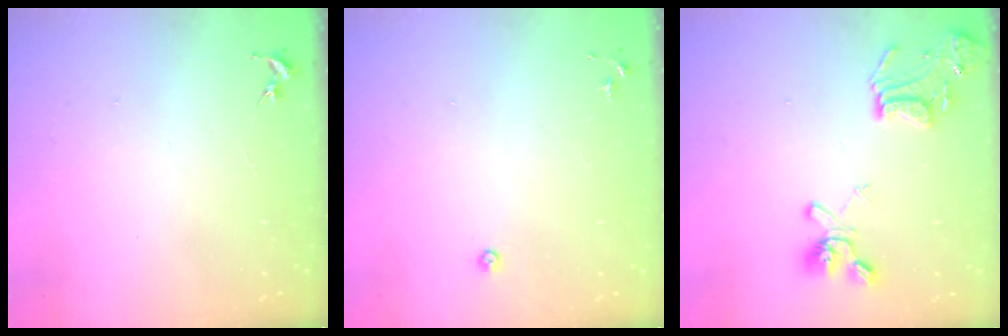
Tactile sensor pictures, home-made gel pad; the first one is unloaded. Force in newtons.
{"total": 3.4, "press": 3.3, "slide": 0.7}
{"total": 15.8, "press": 15.7, "slide": 1.9}